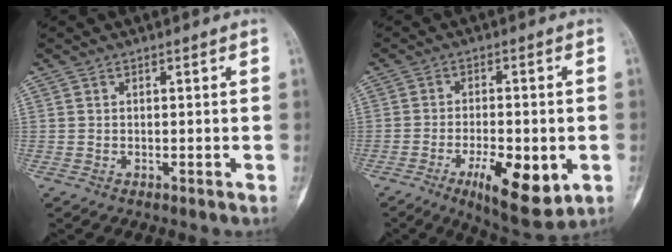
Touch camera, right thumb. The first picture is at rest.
{"total": 12.6, "force": [-4.4, 4.7, 10.9], "torque": [-0.155, -0.002, -0.059]}